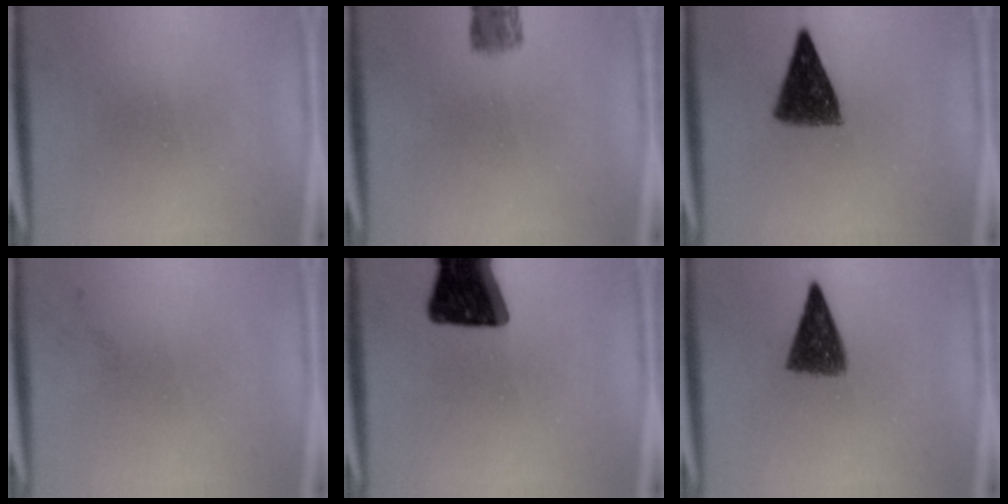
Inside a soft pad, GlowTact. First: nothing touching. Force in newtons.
{"total": 3.7}
{"total": 8.9}
{"total": 1.1}
{"total": 17.2}
{"total": 7.4}